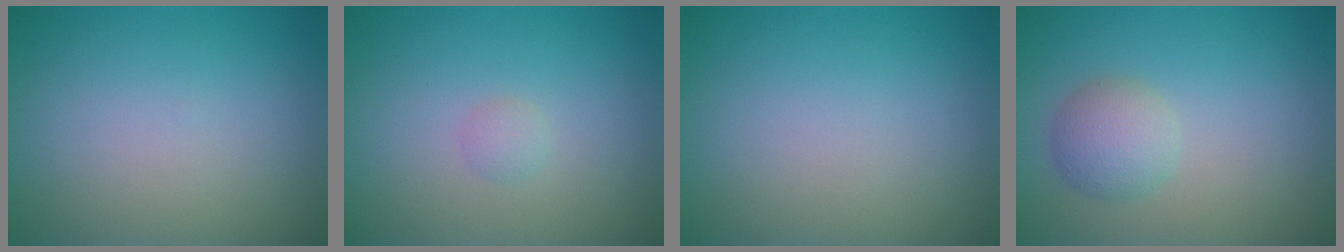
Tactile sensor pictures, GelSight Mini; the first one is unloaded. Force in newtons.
{"total": 0.7, "press": 0.7, "slide": 0.0}
{"total": 0.0}
{"total": 2.7, "press": 2.7, "slide": 0.1}